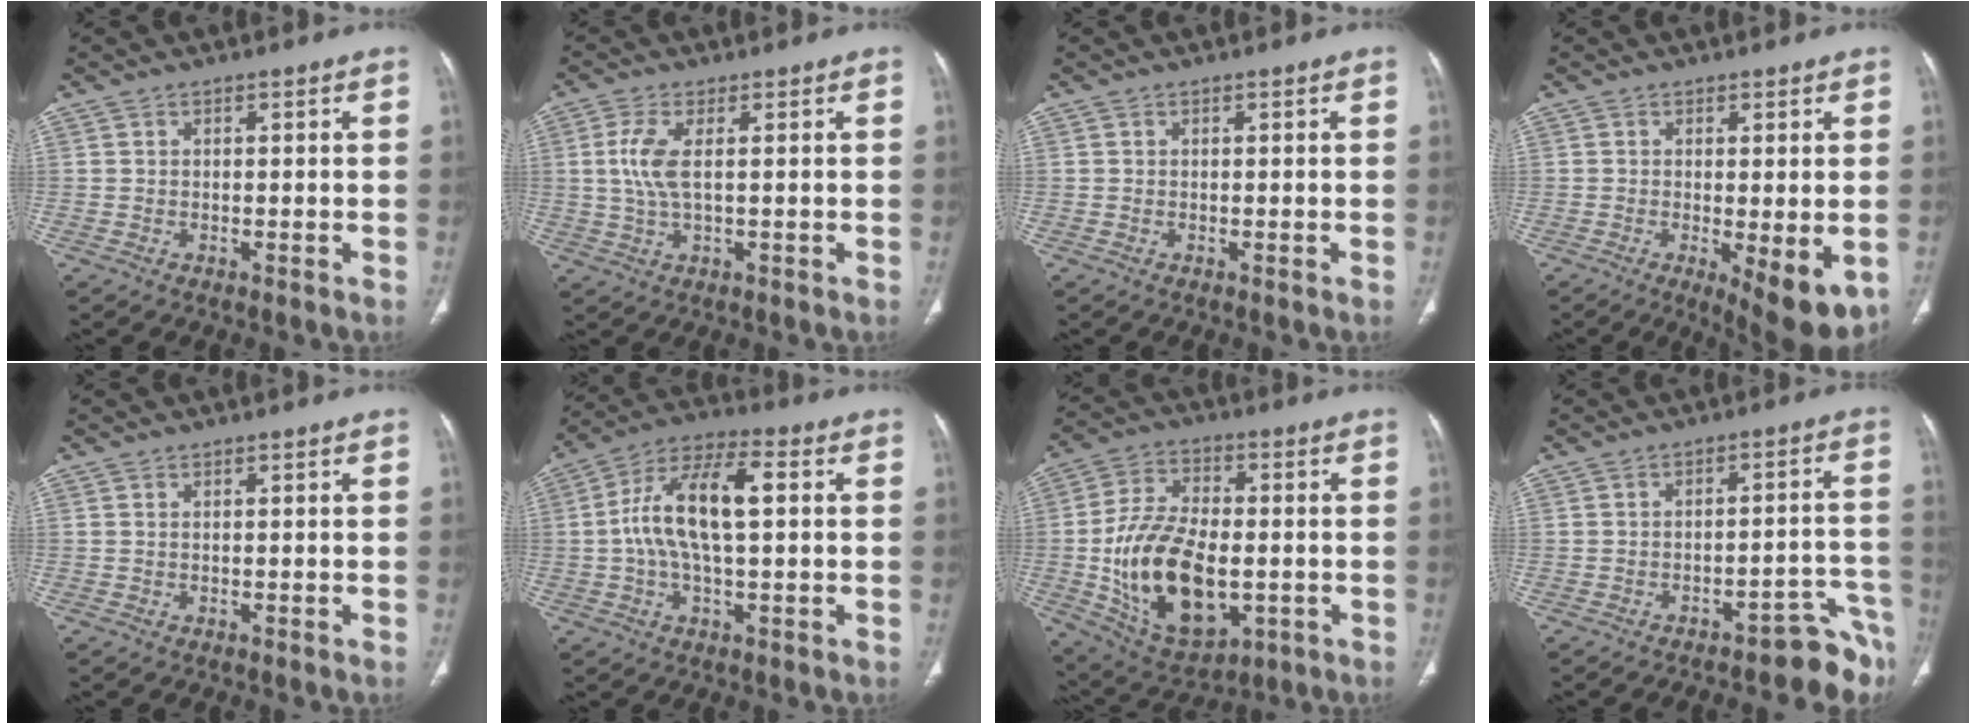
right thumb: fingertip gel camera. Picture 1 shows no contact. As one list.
[{"total": 5.7, "force": [0.8, 2.0, 5.2], "torque": [-0.139, 0.002, 0.015]}, {"total": 0.0}, {"total": 9.2, "force": [-2.4, 2.8, 8.5], "torque": [-0.117, -0.025, -0.029]}, {"total": 0.0}, {"total": 13.9, "force": [1.3, 5.9, 12.5], "torque": [-0.243, 0.032, 0.017]}, {"total": 21.0, "force": [-3.2, 12.1, 16.8], "torque": [-0.287, 0.004, -0.036]}, {"total": 8.4, "force": [-7.4, 2.2, 3.3], "torque": [-0.001, 0.087, -0.096]}]